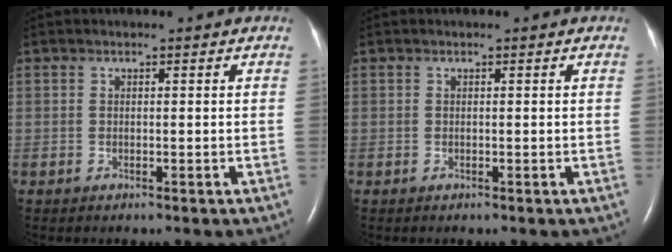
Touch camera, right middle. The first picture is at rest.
{"total": 0.0}